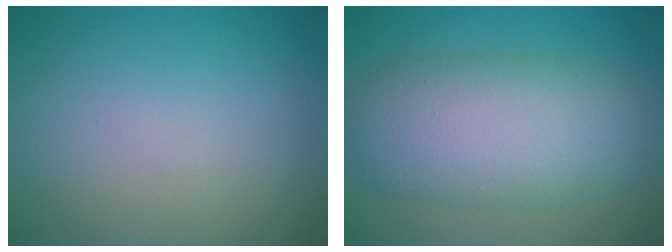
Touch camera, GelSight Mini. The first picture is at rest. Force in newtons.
{"total": 9.4, "press": 9.4, "slide": 0.5}